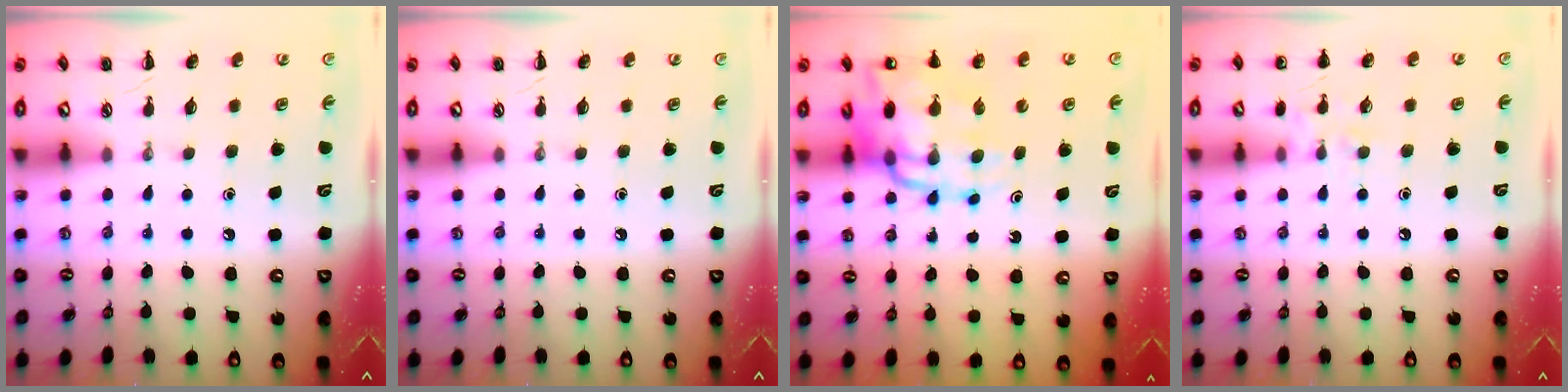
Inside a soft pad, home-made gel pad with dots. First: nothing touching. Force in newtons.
{"total": 0.0}
{"total": 16.0, "press": 15.5, "slide": 3.9}
{"total": 7.5, "press": 7.2, "slide": 1.8}